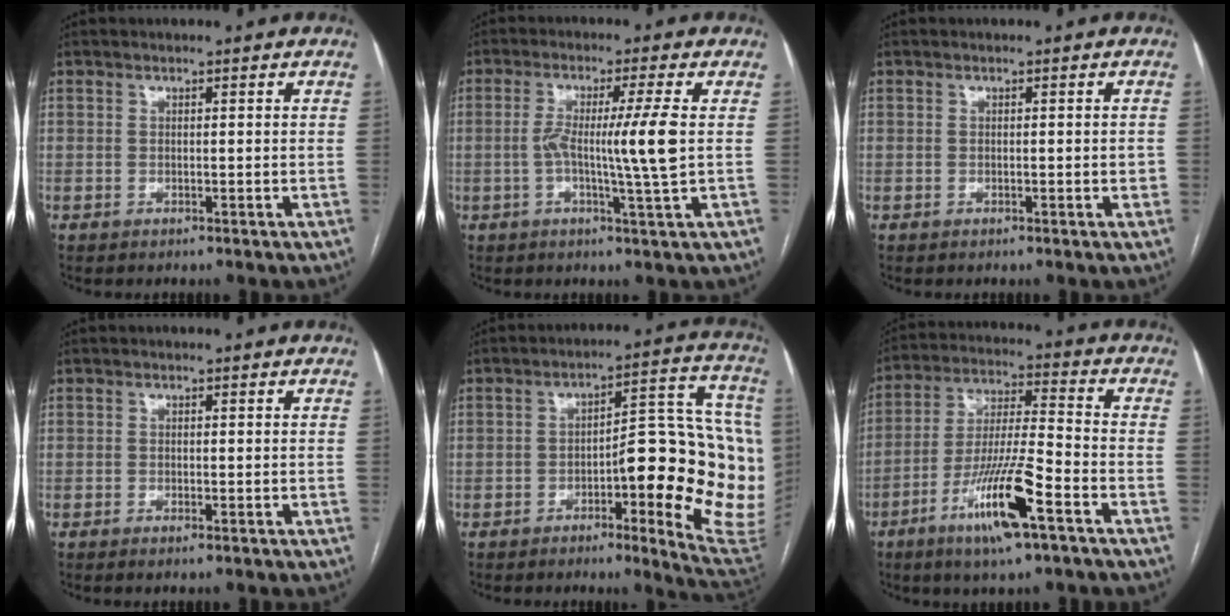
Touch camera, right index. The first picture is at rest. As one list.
[{"total": 8.4, "force": [-0.2, -1.3, 8.3], "torque": [-0.146, -0.003, -0.004]}, {"total": 1.4, "force": [-0.2, 0.3, 1.4], "torque": [-0.020, 0.000, -0.001]}, {"total": 0.7, "force": [-0.5, 0.0, 0.5], "torque": [-0.008, -0.001, -0.009]}, {"total": 18.8, "force": [-3.0, 4.2, 18.1], "torque": [-0.161, 0.030, -0.030]}, {"total": 13.9, "force": [-7.0, 0.9, 11.9], "torque": [-0.232, -0.017, -0.128]}]